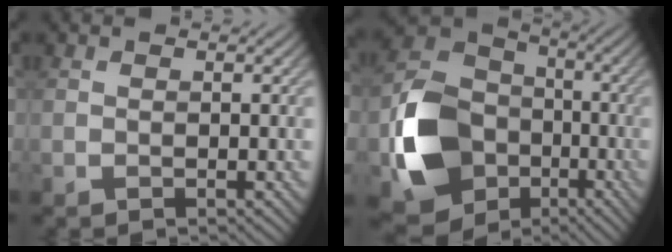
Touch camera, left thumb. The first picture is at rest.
{"total": 13.4, "force": [-4.2, 10.6, 6.9], "torque": [-0.166, -0.015, -0.097]}